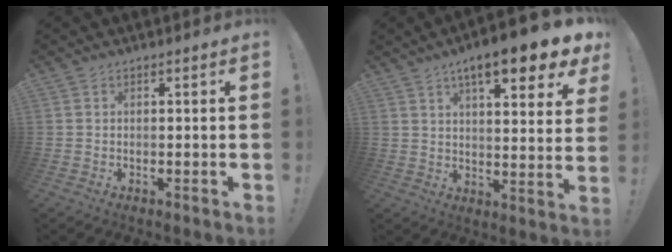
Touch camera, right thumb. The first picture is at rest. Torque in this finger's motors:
{"motor_torque": [0.42, 1.61, 1.53, 0.81, 0.09]}